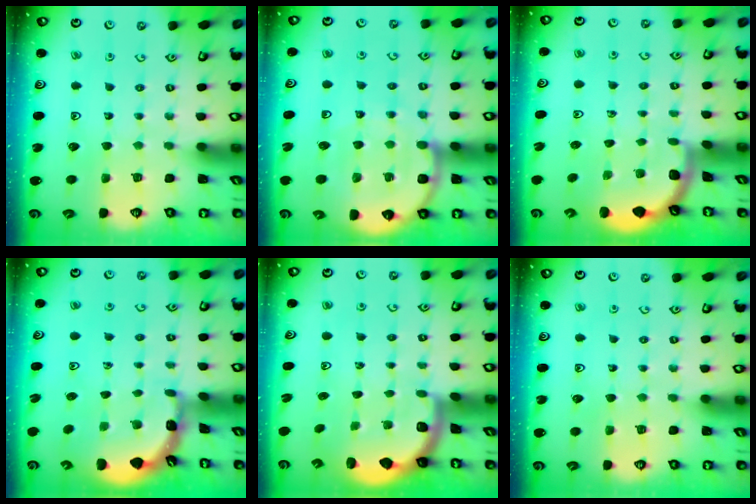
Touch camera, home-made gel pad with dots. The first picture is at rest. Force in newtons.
{"total": 8.5, "press": 8.4, "slide": 1.1}
{"total": 1.9, "press": 1.9, "slide": 0.0}
{"total": 1.8, "press": 1.8, "slide": 0.1}
{"total": 1.9, "press": 1.8, "slide": 0.5}
{"total": 0.0}